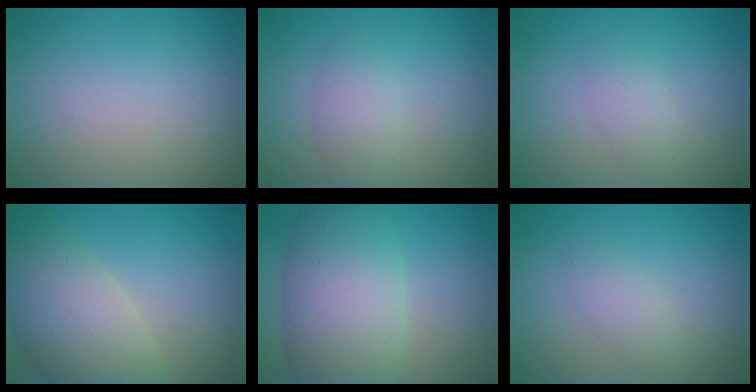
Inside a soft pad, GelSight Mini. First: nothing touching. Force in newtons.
{"total": 2.1, "press": 2.1, "slide": 0.1}
{"total": 1.7, "press": 1.7, "slide": 0.1}
{"total": 7.8, "press": 7.8, "slide": 0.5}
{"total": 8.8, "press": 8.8, "slide": 0.3}
{"total": 1.7, "press": 1.7, "slide": 0.1}